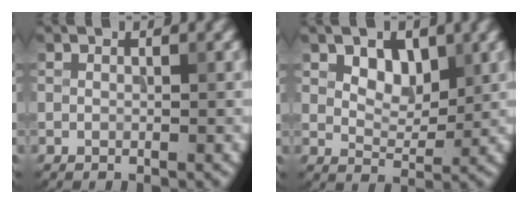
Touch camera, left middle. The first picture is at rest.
{"total": 3.1, "force": [1.5, 1.9, 1.9], "torque": [-0.035, -0.006, 0.024]}